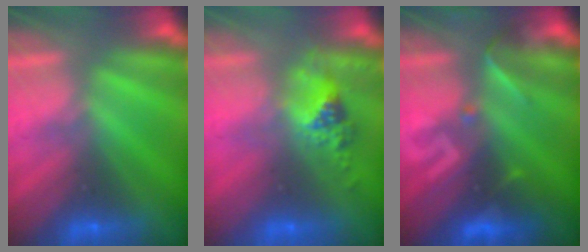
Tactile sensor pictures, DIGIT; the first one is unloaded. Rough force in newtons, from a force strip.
{"total": 2.4}
{"total": 2.9}